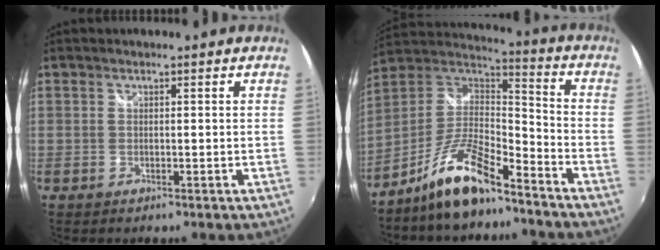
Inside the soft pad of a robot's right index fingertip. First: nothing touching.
{"total": 14.1, "force": [-9.9, 3.8, 9.3], "torque": [-0.198, 0.003, -0.186]}